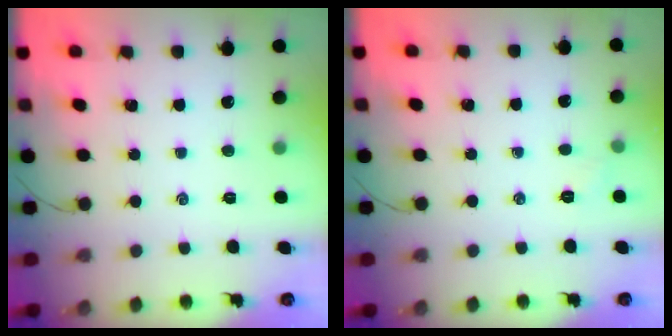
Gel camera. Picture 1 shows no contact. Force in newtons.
{"total": 3.9, "press": 3.8, "slide": 1.0}